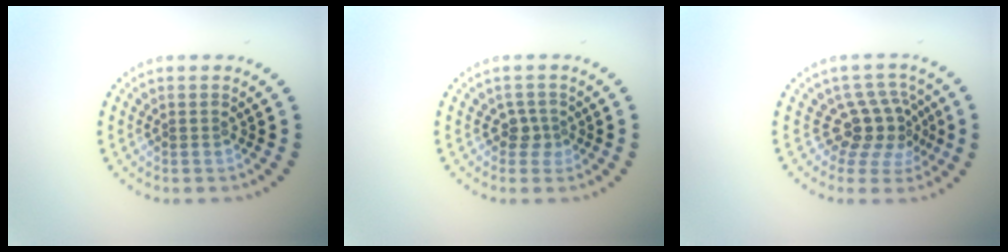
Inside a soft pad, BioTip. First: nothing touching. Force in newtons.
{"total": 1.5, "press": 1.1, "slide": 1.0}
{"total": 3.9, "press": 2.9, "slide": 2.7}